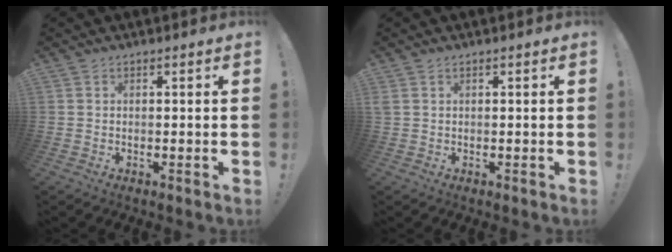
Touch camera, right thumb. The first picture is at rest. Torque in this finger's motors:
{"motor_torque": [0.97, 0.98, 0.35, 0.32, 0.13]}